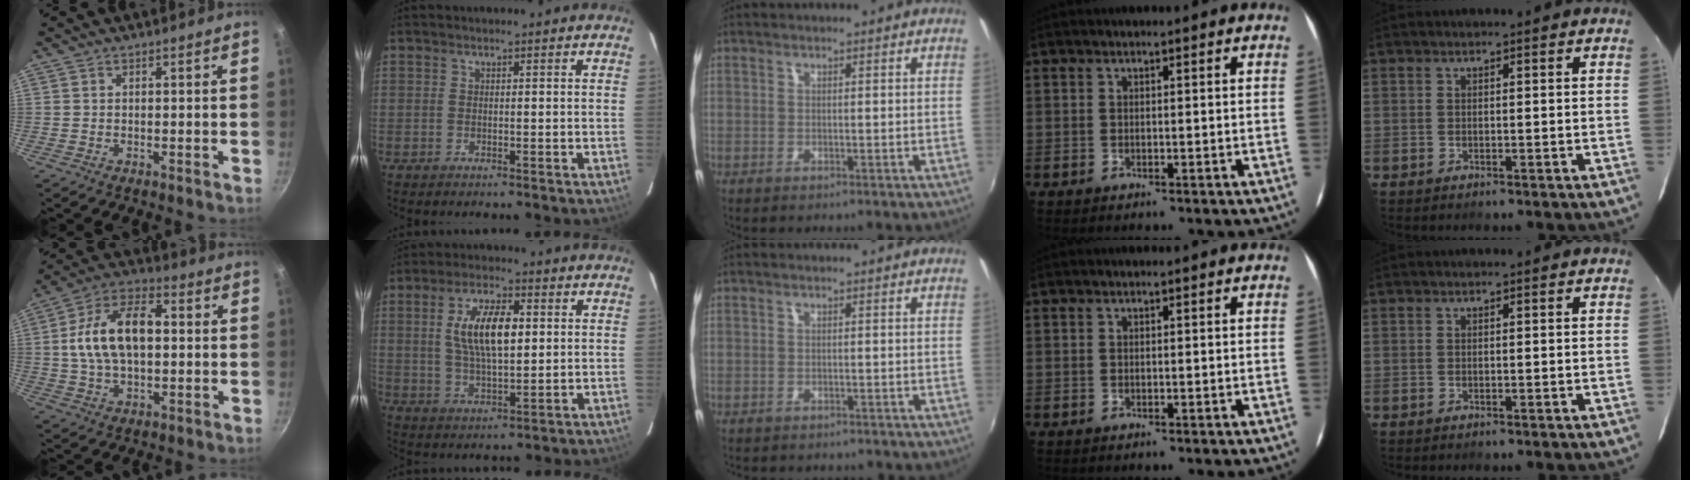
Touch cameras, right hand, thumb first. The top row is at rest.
{"thumb": {"total": 15.1, "force": [1.1, 8.7, 12.3], "torque": [-0.204, 0.030, 0.007]}, "index": {"total": 10.9, "force": [2.1, 4.3, 9.8], "torque": [-0.184, 0.008, 0.042]}, "middle": {"total": 3.6, "force": [-3.3, 1.1, 1.1], "torque": [-0.028, -0.013, -0.045]}}